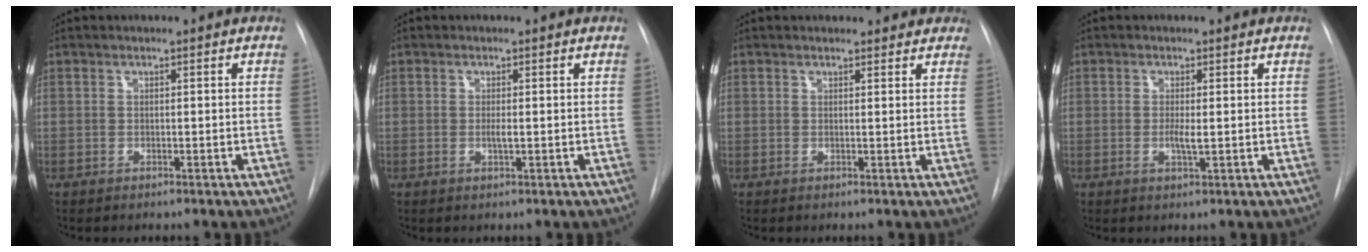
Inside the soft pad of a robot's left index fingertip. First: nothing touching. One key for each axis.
{"total": 1.1, "fx": -0.3, "fy": 0.1, "fz": 1.0, "tx": -0.022, "ty": -0.005, "tz": -0.005}
{"total": 6.5, "fx": 6.0, "fy": 2.3, "fz": 1.1, "tx": 0.013, "ty": 0.000, "tz": 0.044}
{"total": 2.1, "fx": -0.4, "fy": 0.2, "fz": 2.1, "tx": -0.041, "ty": -0.007, "tz": -0.006}